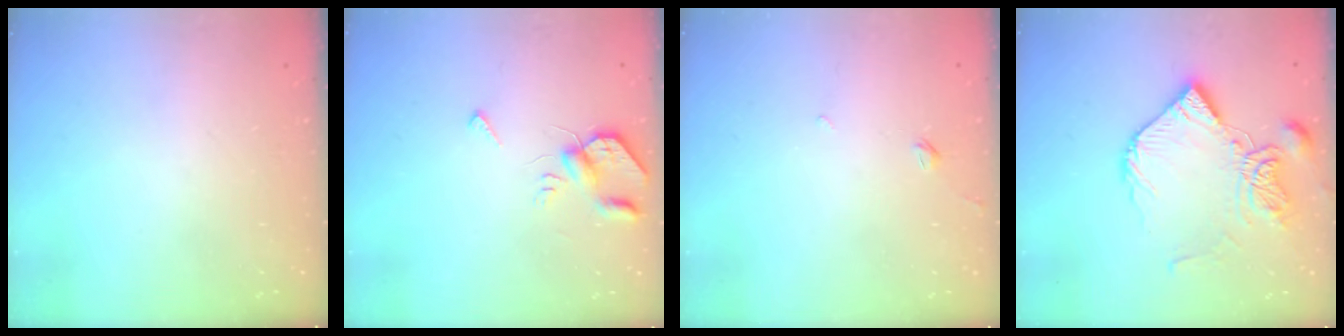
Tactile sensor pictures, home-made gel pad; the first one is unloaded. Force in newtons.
{"total": 5.7, "press": 5.7, "slide": 0.6}
{"total": 2.0, "press": 1.9, "slide": 0.5}
{"total": 14.0, "press": 13.9, "slide": 1.8}